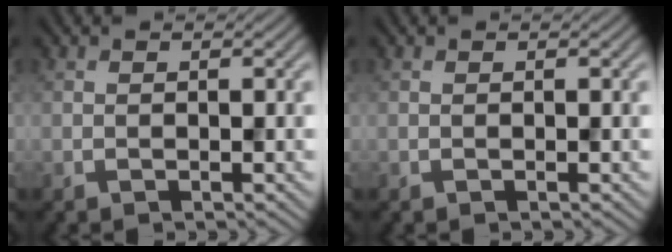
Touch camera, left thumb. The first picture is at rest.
{"total": 0.0}